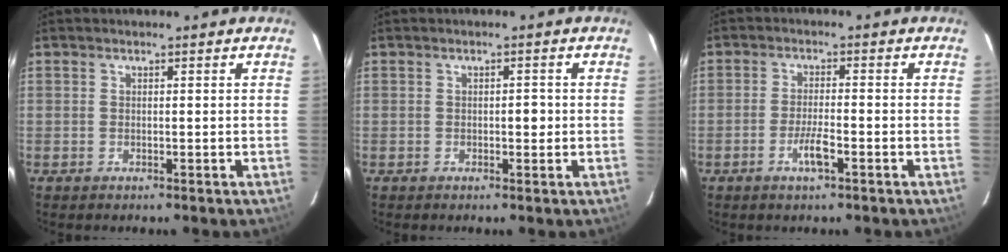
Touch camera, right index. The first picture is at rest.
{"total": 1.8, "force": [-0.3, 0.8, 1.6], "torque": [-0.022, 0.003, -0.004]}
{"total": 4.0, "force": [-2.0, 0.6, 3.4], "torque": [-0.068, -0.001, -0.037]}